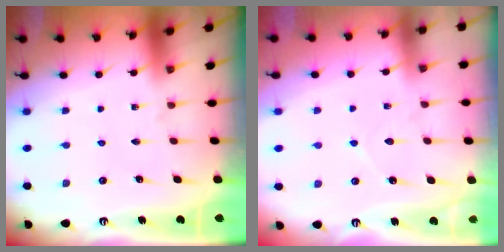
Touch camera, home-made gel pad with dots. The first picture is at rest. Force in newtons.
{"total": 5.0, "press": 5.0, "slide": 0.6}